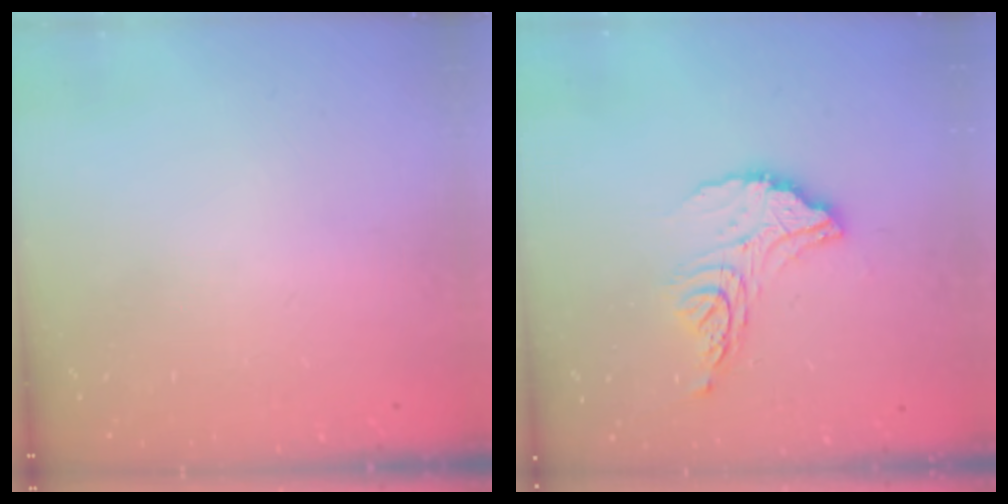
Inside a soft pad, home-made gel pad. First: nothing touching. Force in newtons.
{"total": 12.9, "press": 12.9, "slide": 1.2}